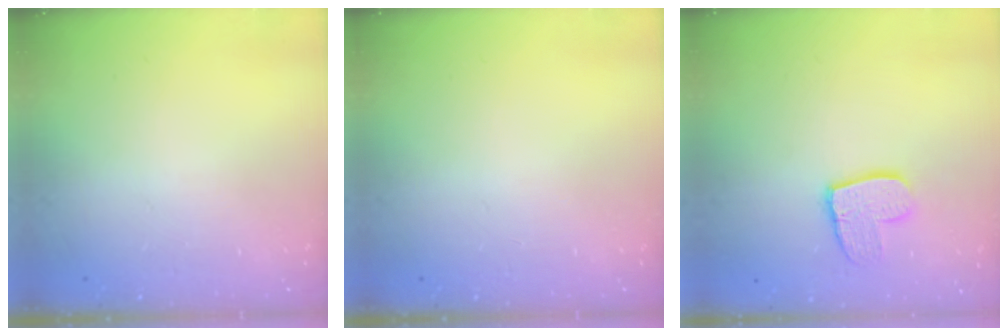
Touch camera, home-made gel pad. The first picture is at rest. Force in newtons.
{"total": 0.0}
{"total": 10.8, "press": 10.7, "slide": 0.7}